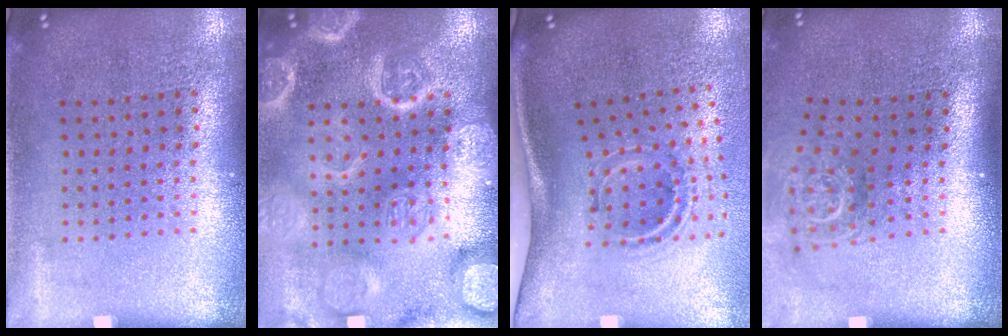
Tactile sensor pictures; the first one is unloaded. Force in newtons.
{"total": 6.2, "press": 6.1, "slide": 0.9}
{"total": 2.2, "press": 1.2, "slide": 1.8}
{"total": 1.9, "press": 1.3, "slide": 1.4}